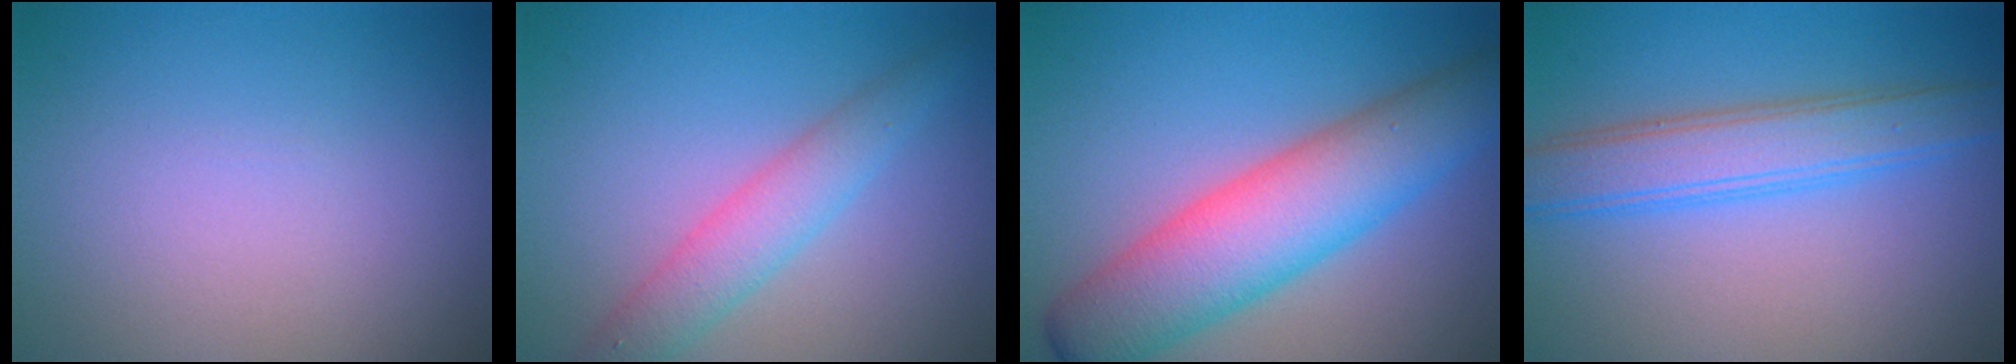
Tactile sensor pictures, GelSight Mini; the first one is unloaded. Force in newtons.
{"total": 3.3, "press": 3.3, "slide": 0.0}
{"total": 8.2, "press": 8.2, "slide": 0.2}
{"total": 4.4, "press": 4.4, "slide": 0.1}